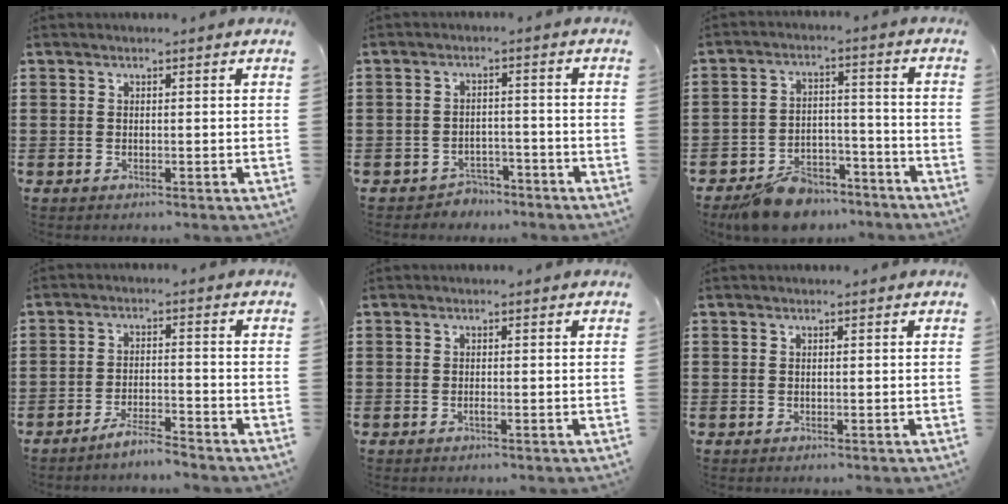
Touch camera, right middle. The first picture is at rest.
{"total": 2.7, "force": [-2.6, 0.8, -0.1], "torque": [-0.008, 0.003, -0.058]}
{"total": 8.0, "force": [-7.1, 2.8, 2.4], "torque": [-0.044, 0.026, -0.136]}
{"total": 3.8, "force": [-3.6, 0.0, 1.2], "torque": [-0.021, 0.005, -0.072]}
{"total": 0.5, "force": [-0.3, 0.0, 0.4], "torque": [-0.008, -0.001, -0.006]}
{"total": 0.0}